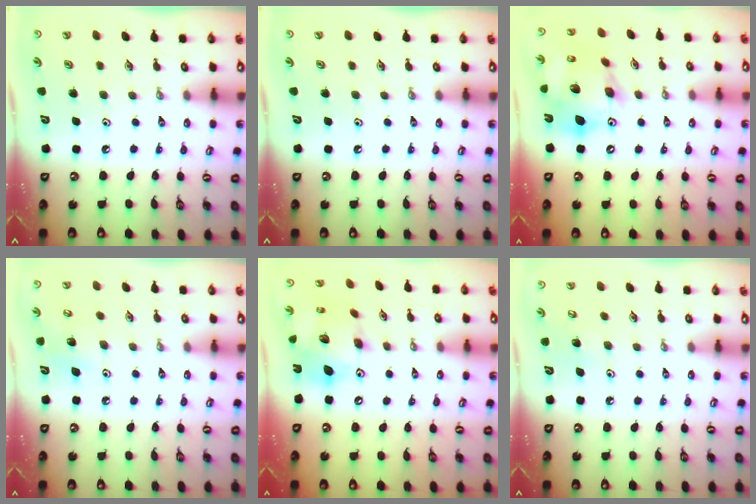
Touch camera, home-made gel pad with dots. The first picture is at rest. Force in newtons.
{"total": 0.0}
{"total": 19.9, "press": 19.6, "slide": 3.7}
{"total": 6.1, "press": 6.1, "slide": 0.8}
{"total": 16.5, "press": 16.4, "slide": 1.8}
{"total": 3.8, "press": 3.8, "slide": 0.4}